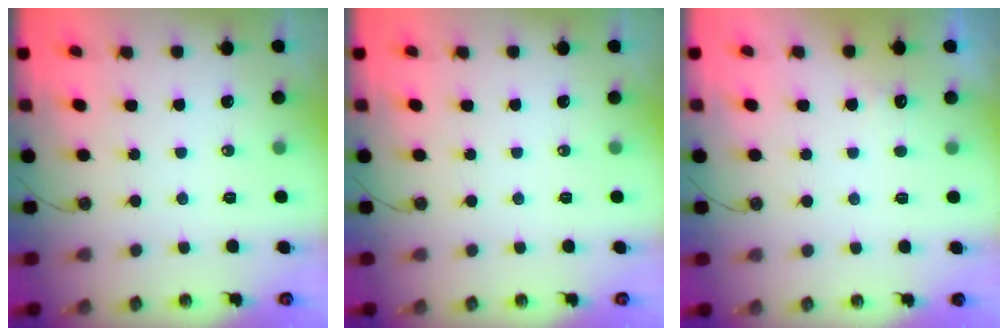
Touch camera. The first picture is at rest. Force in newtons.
{"total": 0.0}
{"total": 4.5, "press": 4.4, "slide": 0.9}